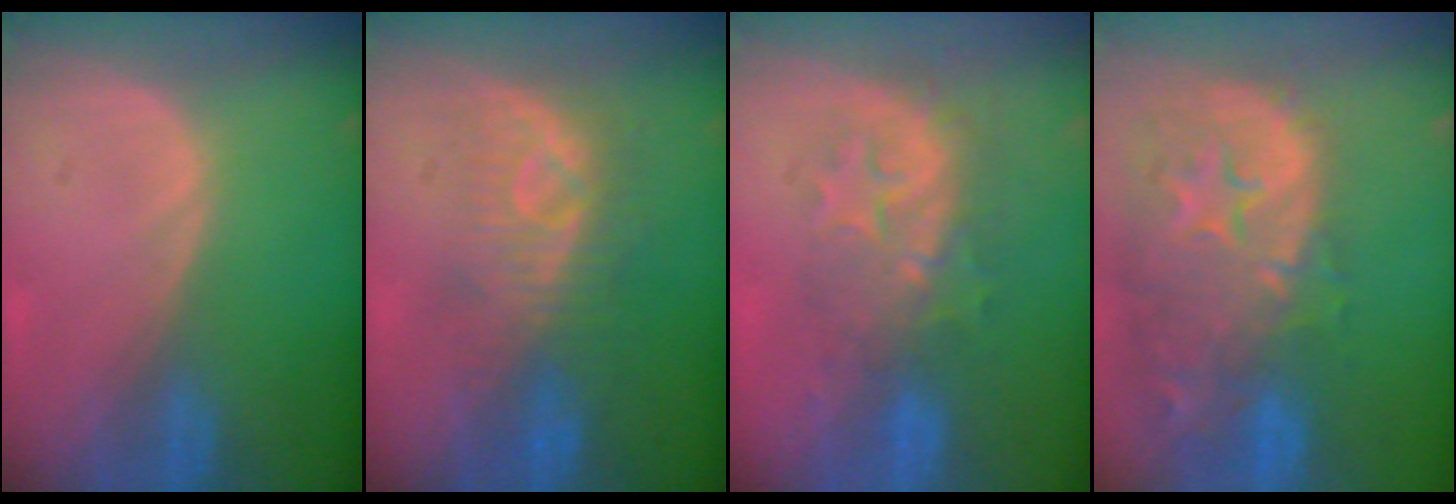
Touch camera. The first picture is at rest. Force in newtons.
{"total": 8.2, "press": 7.8, "slide": 2.5}
{"total": 8.4, "press": 7.9, "slide": 2.7}
{"total": 15.1, "press": 12.1, "slide": 9.0}